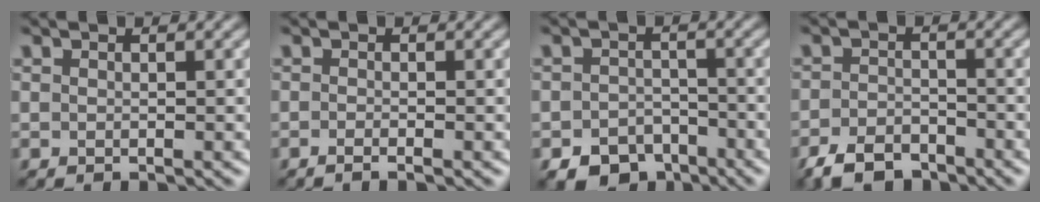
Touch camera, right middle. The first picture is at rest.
{"total": 1.1, "force": [-0.6, 0.2, 0.9], "torque": [-0.016, -0.005, -0.013]}
{"total": 4.2, "force": [-2.9, 2.7, 1.2], "torque": [-0.017, -0.003, -0.051]}
{"total": 4.2, "force": [-3.4, 2.0, 1.6], "torque": [-0.029, 0.000, -0.069]}